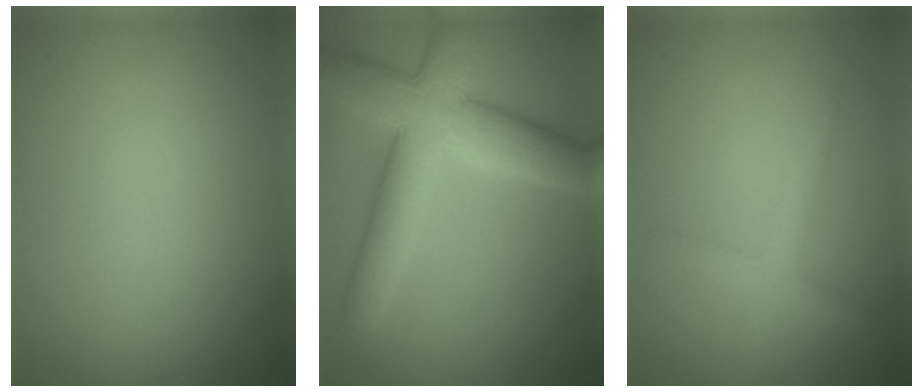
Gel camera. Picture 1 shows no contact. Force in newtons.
{"total": 8.6, "press": 8.6, "slide": 0.4}
{"total": 2.1, "press": 2.1, "slide": 0.2}